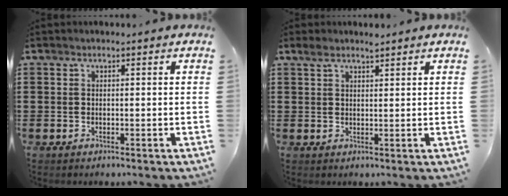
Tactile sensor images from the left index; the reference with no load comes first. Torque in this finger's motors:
{"motor_torque": [0.70, -0.54, 0.03, 0.03]}